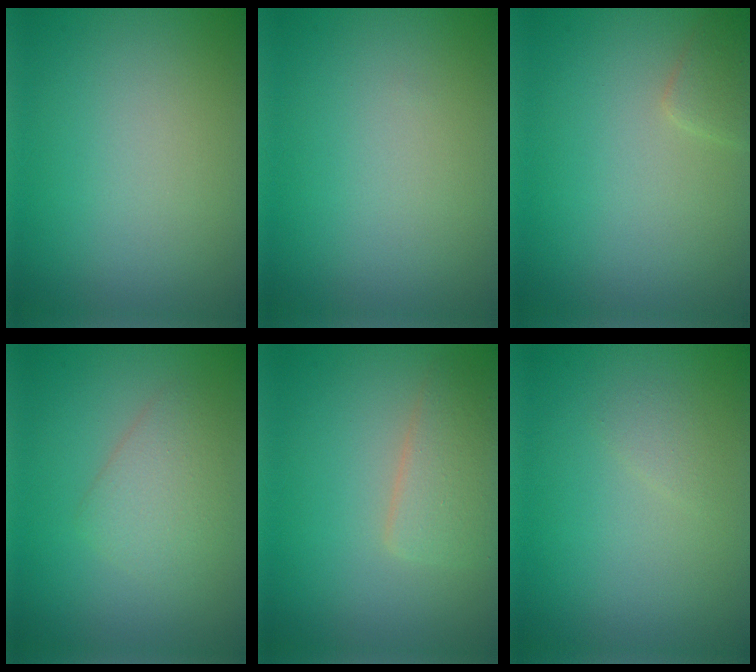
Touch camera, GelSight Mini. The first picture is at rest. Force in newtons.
{"total": 0.0}
{"total": 1.3, "press": 1.3, "slide": 0.0}
{"total": 2.5, "press": 2.5, "slide": 0.1}
{"total": 2.8, "press": 2.8, "slide": 0.1}
{"total": 0.8, "press": 0.8, "slide": 0.1}